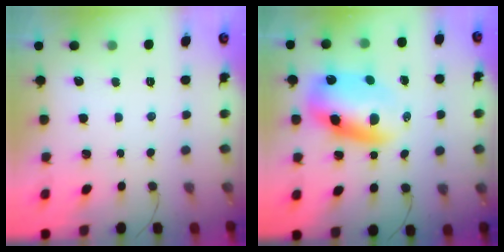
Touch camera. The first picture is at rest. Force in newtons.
{"total": 10.6, "press": 10.3, "slide": 2.6}